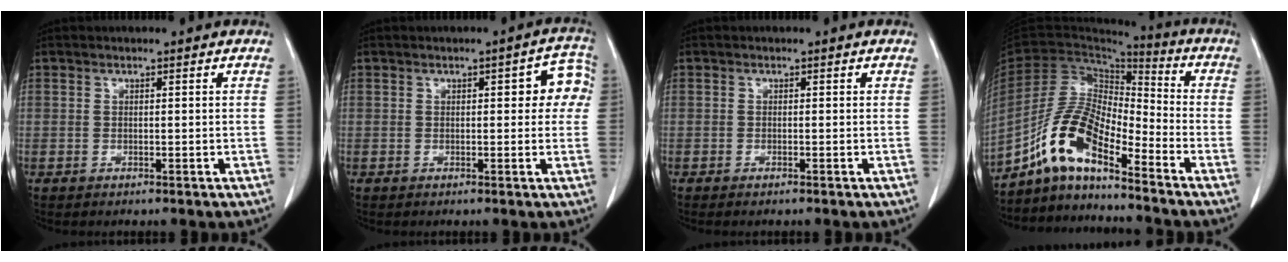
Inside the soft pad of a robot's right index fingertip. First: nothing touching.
{"total": 5.4, "force": [1.0, 2.2, 4.9], "torque": [-0.042, 0.024, 0.007]}
{"total": 0.7, "force": [-0.6, 0.0, 0.4], "torque": [-0.009, -0.001, -0.010]}
{"total": 11.7, "force": [-8.0, 2.9, 8.1], "torque": [-0.173, 0.019, -0.149]}